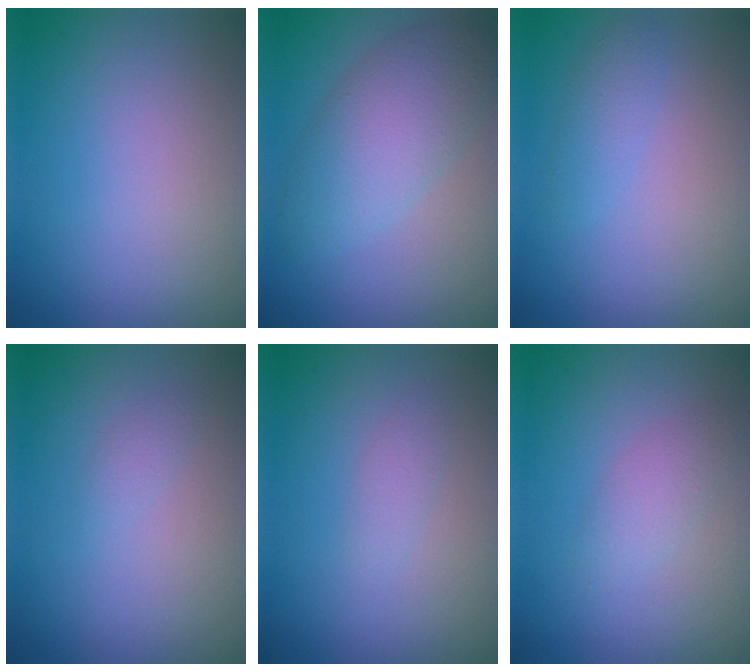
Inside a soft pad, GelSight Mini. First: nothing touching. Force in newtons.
{"total": 5.3, "press": 5.3, "slide": 0.1}
{"total": 1.3, "press": 1.3, "slide": 0.0}
{"total": 0.7, "press": 0.7, "slide": 0.0}
{"total": 1.1, "press": 1.1, "slide": 0.1}
{"total": 1.9, "press": 1.9, "slide": 0.2}